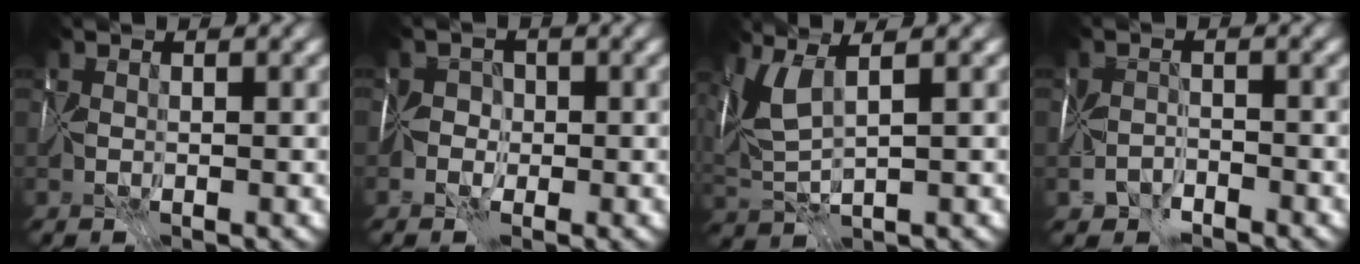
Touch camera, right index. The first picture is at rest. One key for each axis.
{"total": 2.0, "fx": -1.0, "fy": 1.6, "fz": 0.6, "tx": -0.007, "ty": 0.006, "tz": -0.029}
{"total": 5.3, "fx": 2.3, "fy": 1.7, "fz": 4.5, "tx": -0.113, "ty": 0.010, "tz": 0.050}
{"total": 2.4, "fx": -2.0, "fy": 1.2, "fz": 0.5, "tx": -0.008, "ty": 0.000, "tz": -0.047}